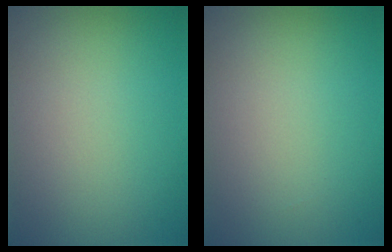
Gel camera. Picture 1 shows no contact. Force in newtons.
{"total": 0.0}